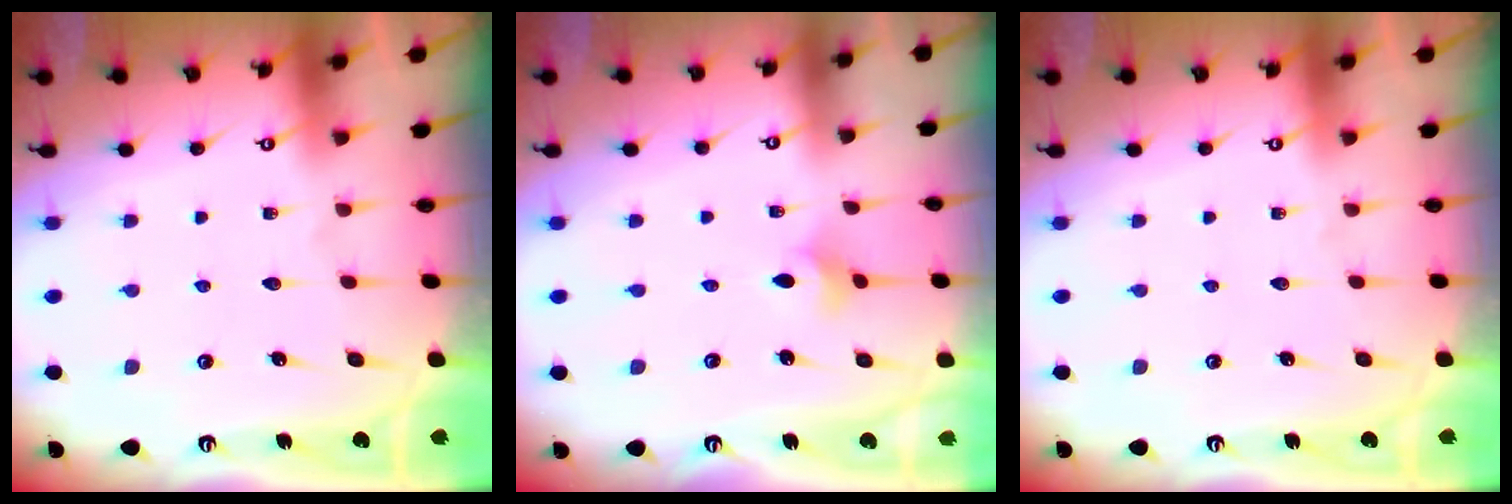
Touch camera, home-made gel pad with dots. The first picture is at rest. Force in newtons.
{"total": 2.8, "press": 2.8, "slide": 0.6}
{"total": 0.0}